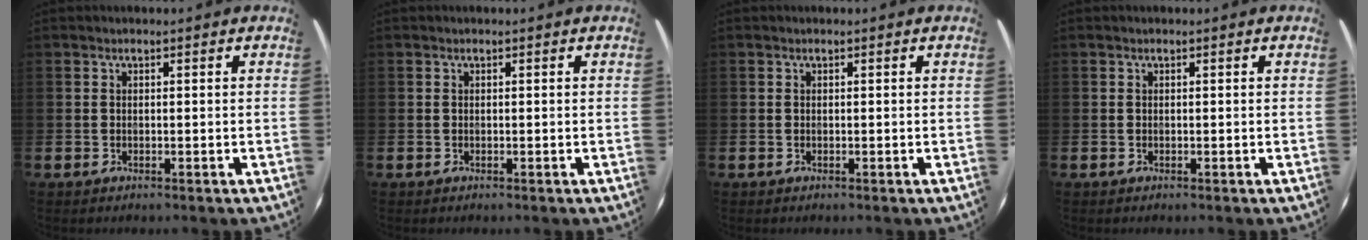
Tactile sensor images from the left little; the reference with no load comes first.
{"total": 0.0}
{"total": 0.0}
{"total": 0.0}